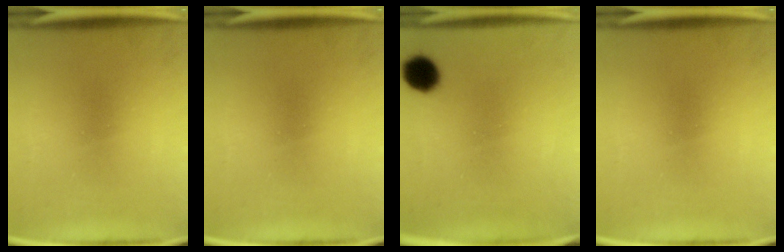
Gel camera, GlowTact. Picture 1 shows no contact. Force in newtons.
{"total": 0.0}
{"total": 6.7}
{"total": 0.0}